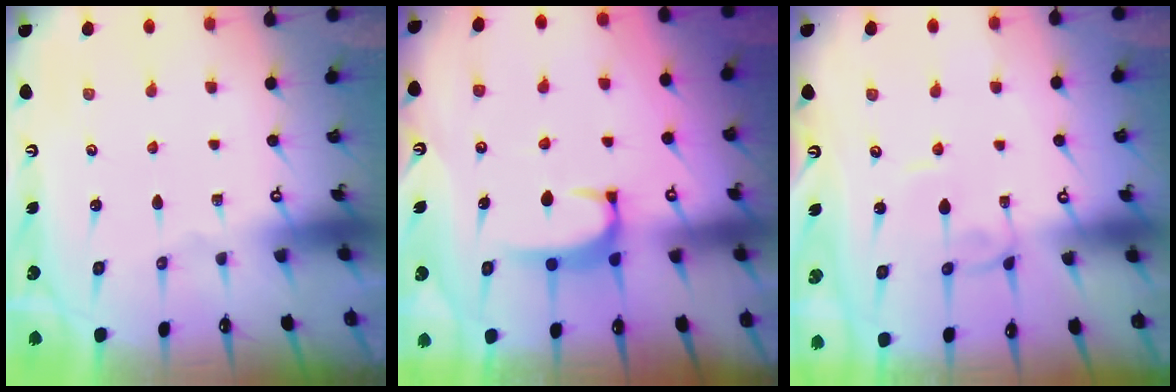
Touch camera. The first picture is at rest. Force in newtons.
{"total": 1.8, "press": 1.8, "slide": 0.5}
{"total": 0.0}